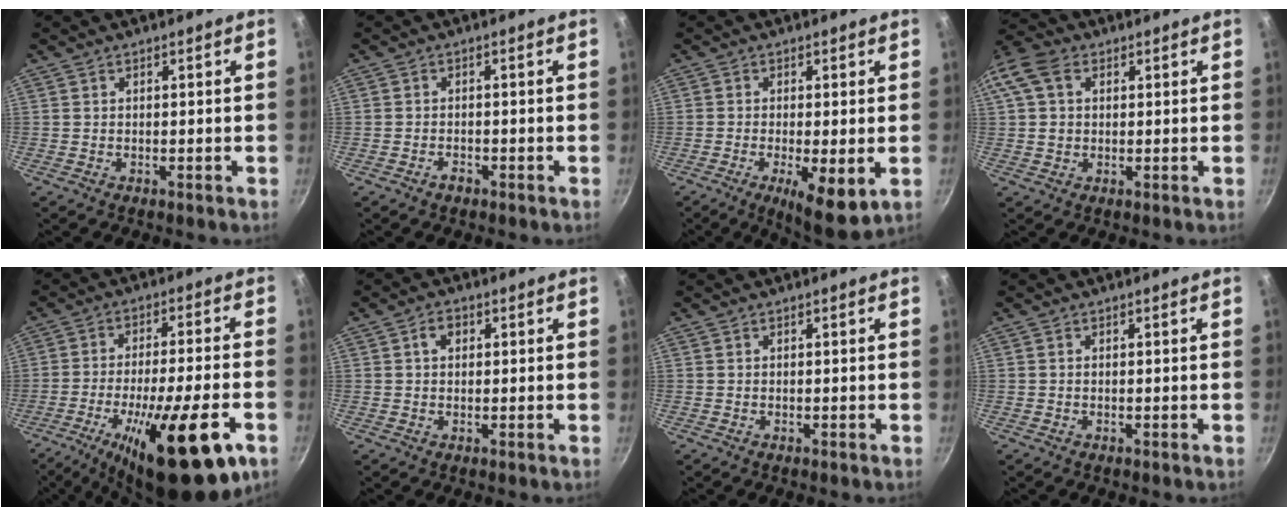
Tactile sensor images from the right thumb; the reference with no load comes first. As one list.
[{"total": 1.6, "force": [-1.2, 0.9, 0.7], "torque": [-0.009, 0.013, -0.019]}, {"total": 8.6, "force": [-2.3, 2.2, 8.0], "torque": [-0.125, -0.008, -0.027]}, {"total": 11.0, "force": [3.0, 8.3, 6.5], "torque": [-0.143, 0.021, 0.044]}, {"total": 20.6, "force": [-9.3, 4.9, 17.7], "torque": [-0.254, 0.013, -0.141]}, {"total": 2.7, "force": [0.7, 2.0, 1.7], "torque": [-0.017, 0.004, 0.008]}, {"total": 0.0}, {"total": 0.0}]